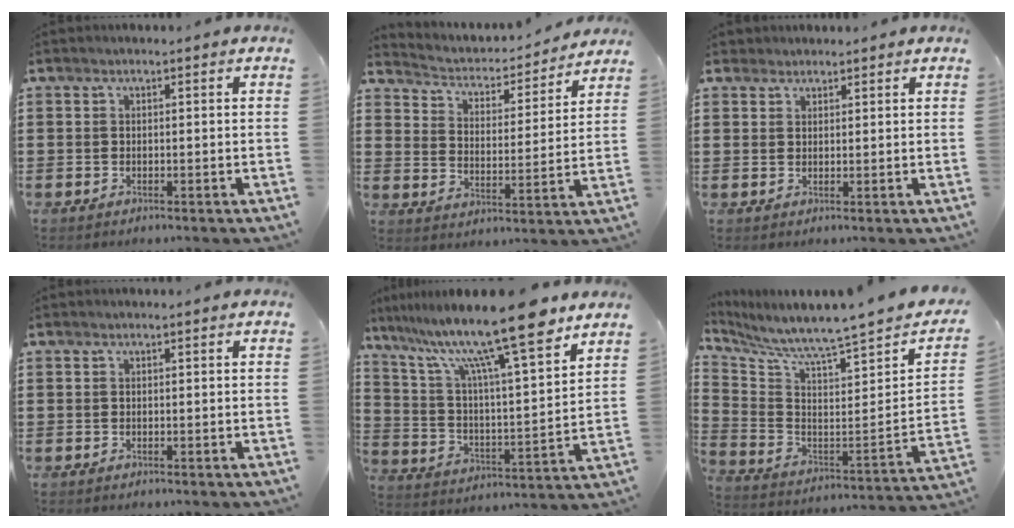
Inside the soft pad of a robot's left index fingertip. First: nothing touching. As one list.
[{"total": 2.9, "force": [2.7, 0.9, 0.4], "torque": [-0.028, -0.025, 0.036]}, {"total": 1.9, "force": [1.7, 0.7, 0.0], "torque": [-0.005, 0.004, 0.035]}, {"total": 0.0}, {"total": 16.5, "force": [12.7, 1.3, 10.4], "torque": [-0.219, -0.070, 0.210]}, {"total": 4.2, "force": [3.9, -1.2, 1.0], "torque": [-0.049, -0.065, 0.055]}]